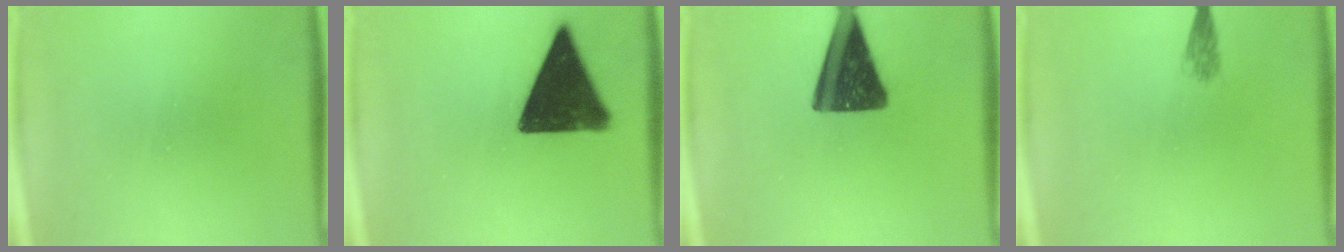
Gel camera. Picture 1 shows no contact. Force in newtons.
{"total": 15.9}
{"total": 13.8}
{"total": 1.8}